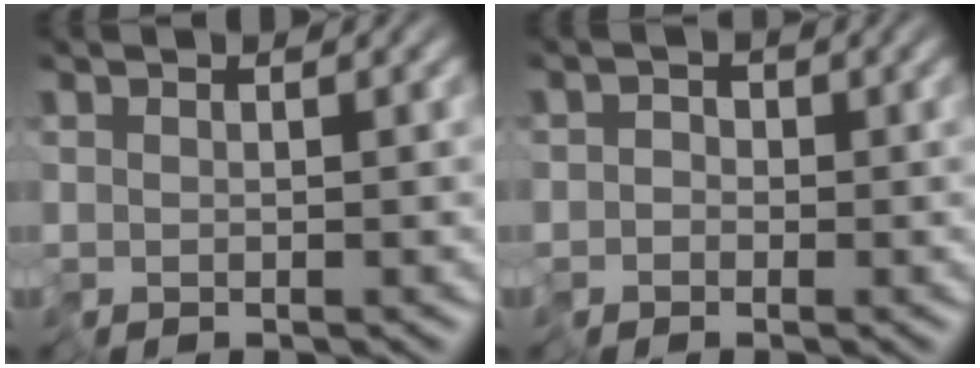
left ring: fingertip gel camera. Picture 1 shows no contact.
{"total": 1.5, "force": [-0.9, 1.2, 0.3], "torque": [0.003, 0.005, -0.023]}